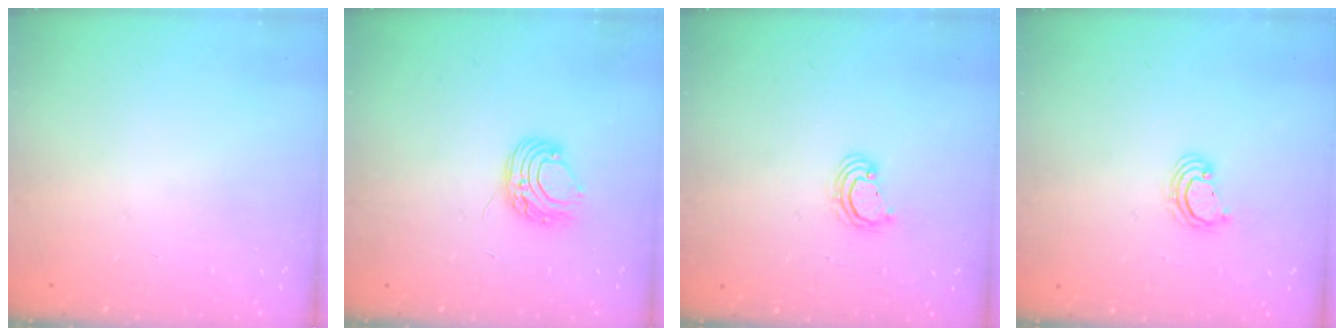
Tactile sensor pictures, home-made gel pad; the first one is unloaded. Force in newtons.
{"total": 7.5, "press": 7.4, "slide": 0.7}
{"total": 3.6, "press": 3.6, "slide": 0.2}
{"total": 3.6, "press": 3.6, "slide": 0.2}